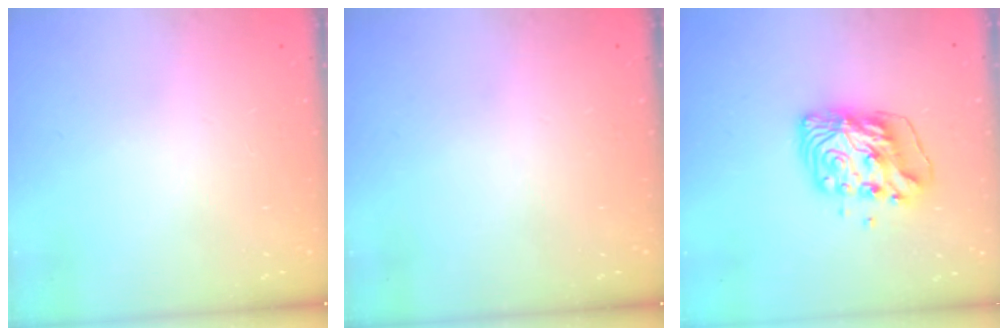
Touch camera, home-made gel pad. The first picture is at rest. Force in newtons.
{"total": 0.0}
{"total": 10.5, "press": 10.4, "slide": 1.7}